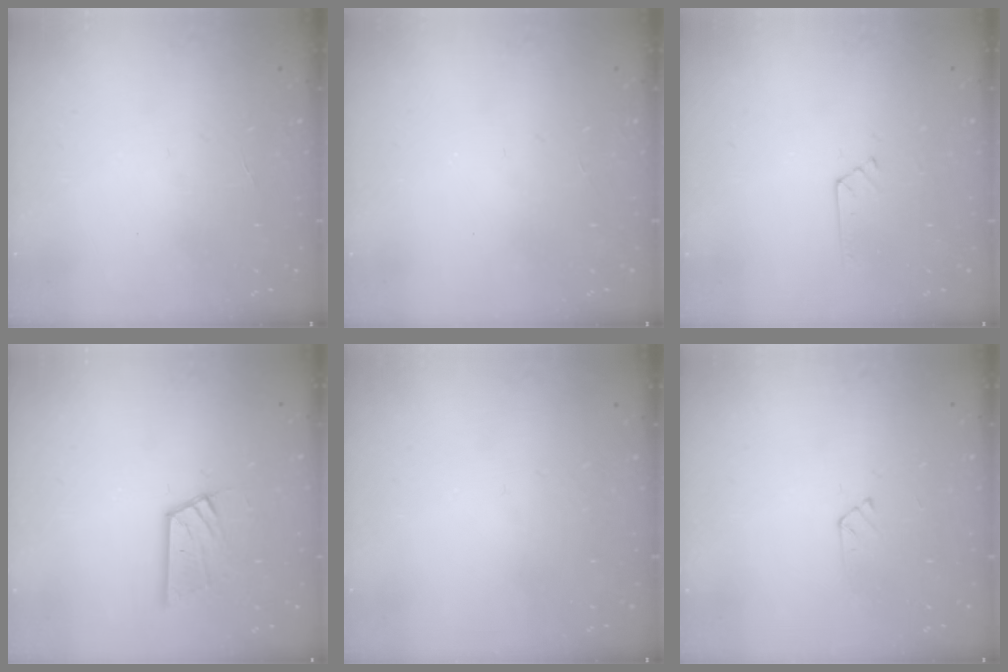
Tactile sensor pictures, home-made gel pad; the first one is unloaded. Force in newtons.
{"total": 0.0}
{"total": 2.8, "press": 2.8, "slide": 0.4}
{"total": 11.9, "press": 11.9, "slide": 1.2}
{"total": 0.0}
{"total": 2.8, "press": 2.8, "slide": 0.3}